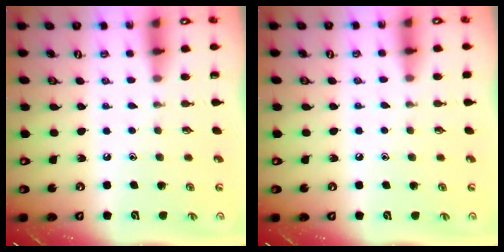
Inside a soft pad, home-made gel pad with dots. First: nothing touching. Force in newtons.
{"total": 3.5, "press": 3.5, "slide": 0.5}